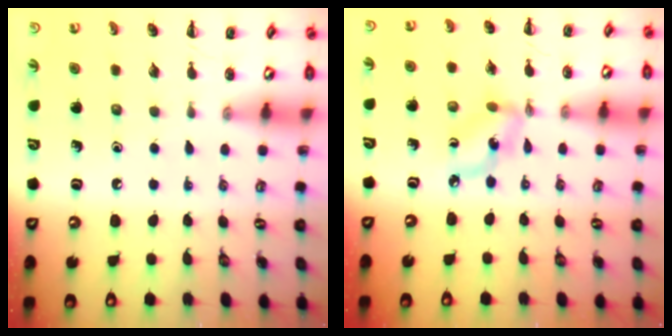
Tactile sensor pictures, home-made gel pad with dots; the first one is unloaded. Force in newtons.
{"total": 5.0, "press": 4.9, "slide": 1.2}